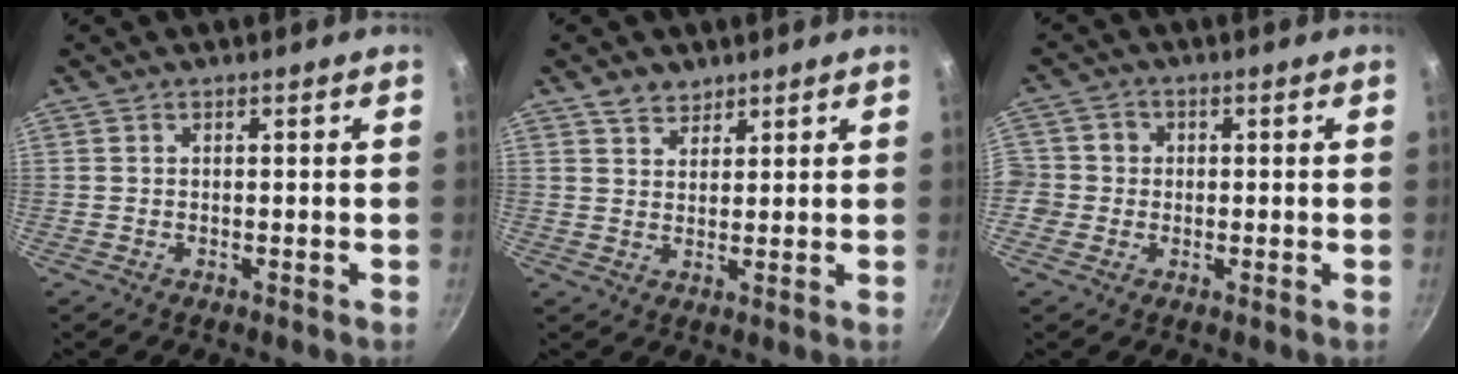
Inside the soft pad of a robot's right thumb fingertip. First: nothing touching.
{"total": 3.8, "force": [2.9, 2.3, 1.1], "torque": [-0.003, -0.011, 0.051]}
{"total": 4.2, "force": [-0.5, 4.1, 0.9], "torque": [0.008, 0.008, -0.016]}